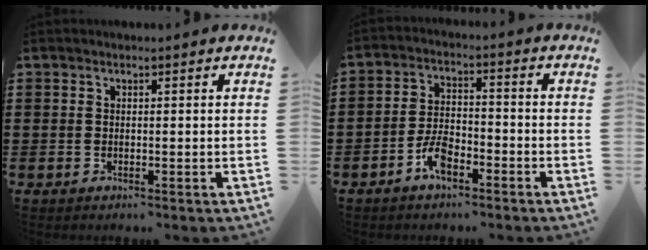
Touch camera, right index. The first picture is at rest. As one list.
[{"total": 5.2, "force": [-3.1, 2.3, 3.5], "torque": [-0.085, 0.003, -0.065]}]